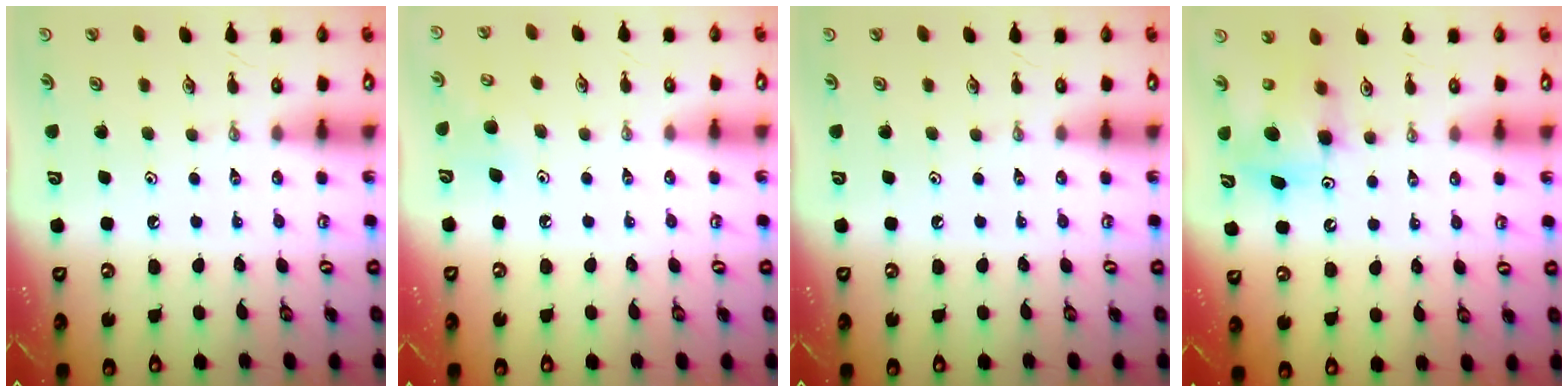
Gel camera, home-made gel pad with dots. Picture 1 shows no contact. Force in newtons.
{"total": 5.7, "press": 5.7, "slide": 0.6}
{"total": 0.0}
{"total": 7.7, "press": 7.7, "slide": 0.3}